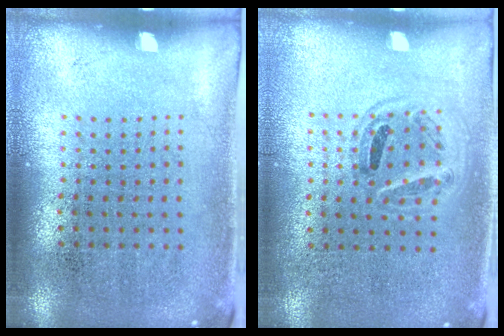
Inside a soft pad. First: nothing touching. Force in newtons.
{"total": 0.9, "press": 0.8, "slide": 0.3}